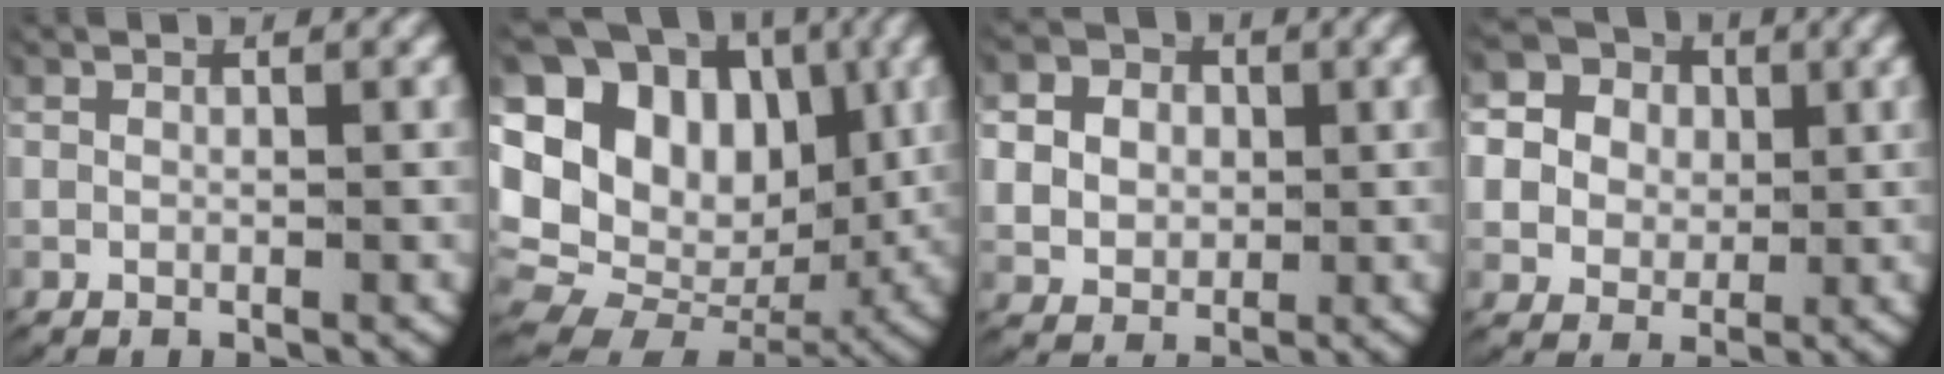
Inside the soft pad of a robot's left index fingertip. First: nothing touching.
{"total": 19.5, "force": [1.7, 15.8, 11.4], "torque": [-0.239, -0.042, 0.031]}
{"total": 7.1, "force": [1.3, 6.2, 3.1], "torque": [-0.067, -0.006, 0.020]}
{"total": 12.2, "force": [3.5, 10.4, 5.3], "torque": [-0.130, -0.006, 0.047]}